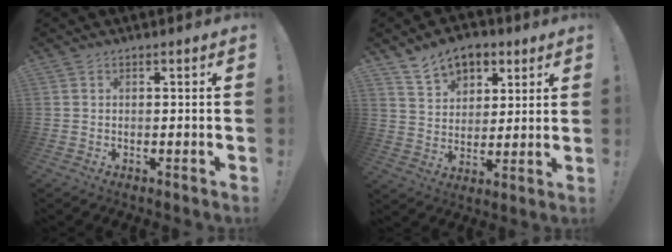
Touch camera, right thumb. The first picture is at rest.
{"total": 11.3, "force": [7.3, 7.4, 4.5], "torque": [-0.070, -0.038, 0.140]}